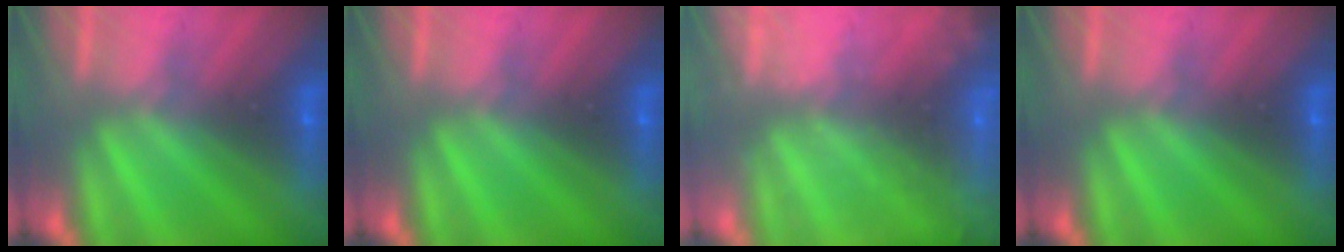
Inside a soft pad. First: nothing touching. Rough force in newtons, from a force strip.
{"total": 0.0}
{"total": 9.1}
{"total": 0.0}